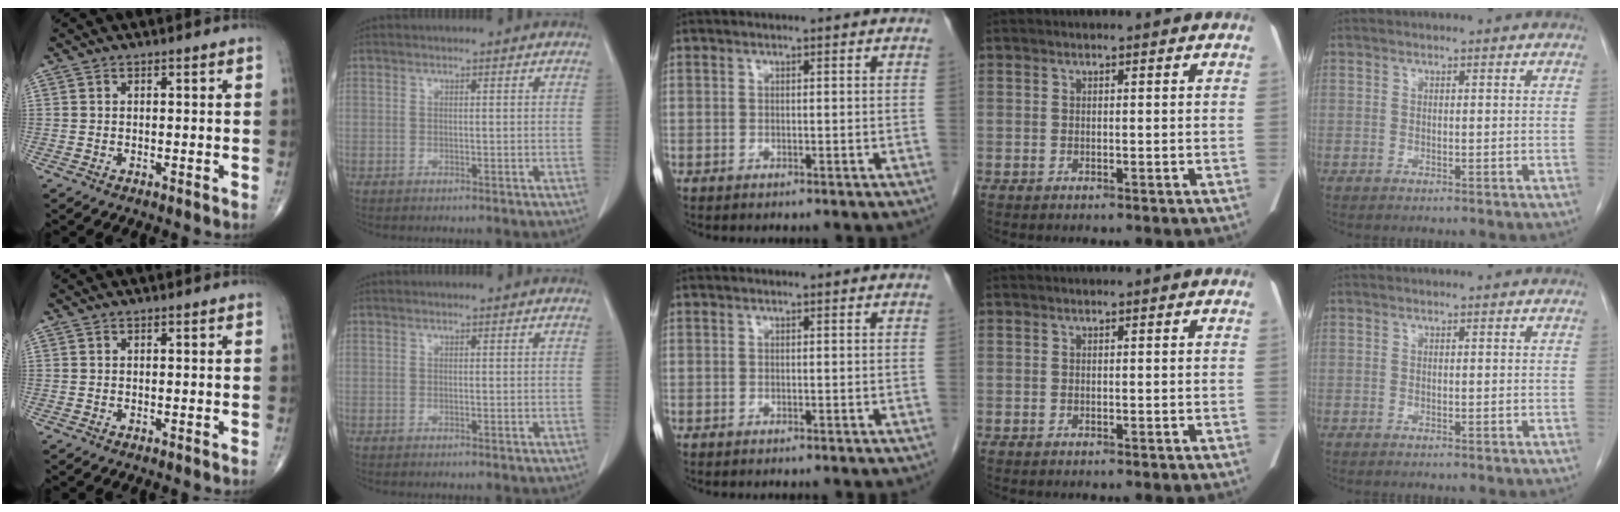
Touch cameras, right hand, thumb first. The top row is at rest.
{}